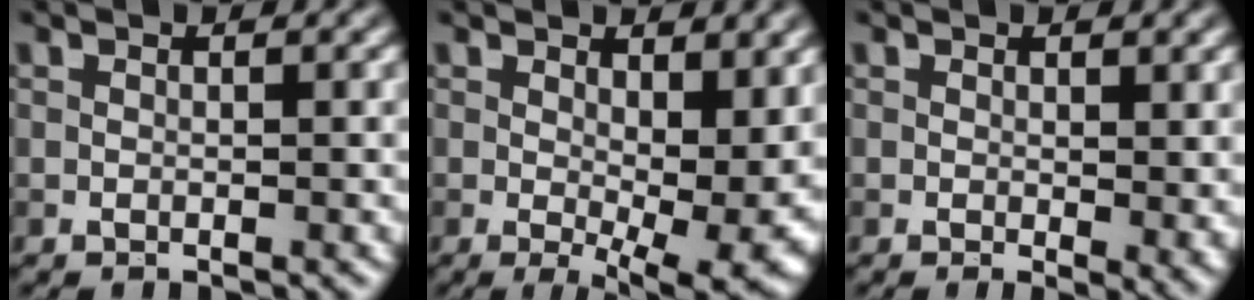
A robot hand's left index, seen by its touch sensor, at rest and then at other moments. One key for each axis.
{"total": 8.3, "fx": 0.5, "fy": 3.9, "fz": 7.2, "tx": -0.106, "ty": -0.024, "tz": 0.018}
{"total": 2.3, "fx": 0.4, "fy": 0.8, "fz": 2.1, "tx": -0.021, "ty": -0.010, "tz": 0.007}